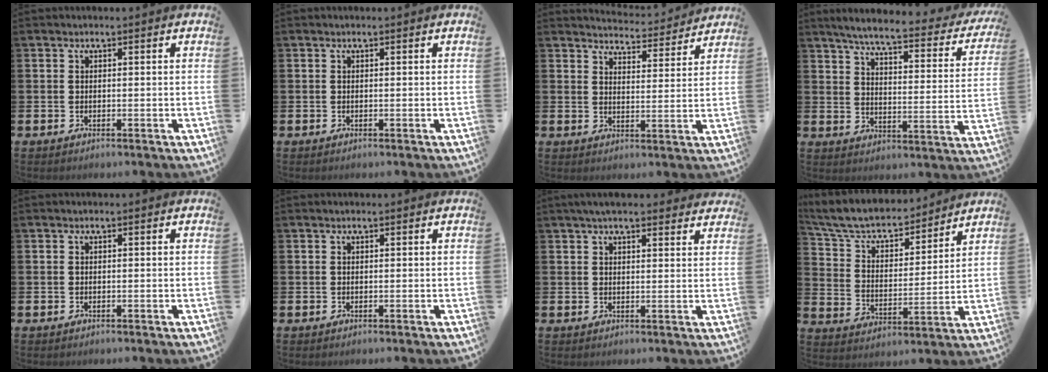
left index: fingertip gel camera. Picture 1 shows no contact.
{"total": 0.0}
{"total": 4.5, "force": [4.4, 0.6, 0.0], "torque": [-0.003, -0.039, 0.074]}
{"total": 5.5, "force": [4.7, 0.7, 2.8], "torque": [-0.069, -0.039, 0.068]}
{"total": 0.0}
{"total": 0.0}
{"total": 3.8, "force": [3.5, 0.7, 1.4], "torque": [-0.030, -0.010, 0.063]}
{"total": 7.5, "force": [6.7, 2.4, 2.1], "torque": [-0.078, -0.047, 0.116]}